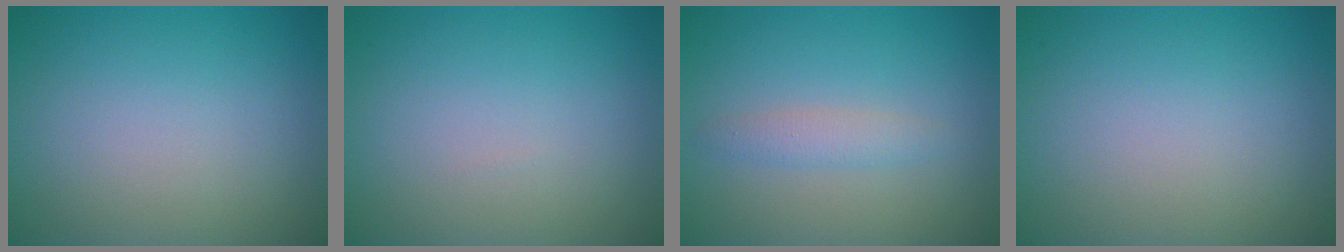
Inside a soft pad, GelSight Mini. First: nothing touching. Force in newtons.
{"total": 0.0}
{"total": 1.6, "press": 1.6, "slide": 0.0}
{"total": 0.0}